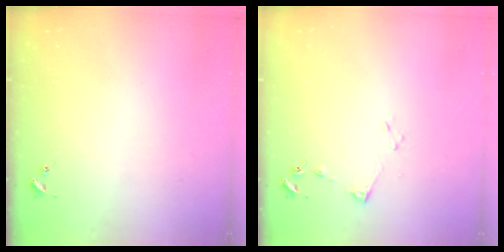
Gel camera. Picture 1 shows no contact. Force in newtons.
{"total": 4.5, "press": 4.5, "slide": 0.6}